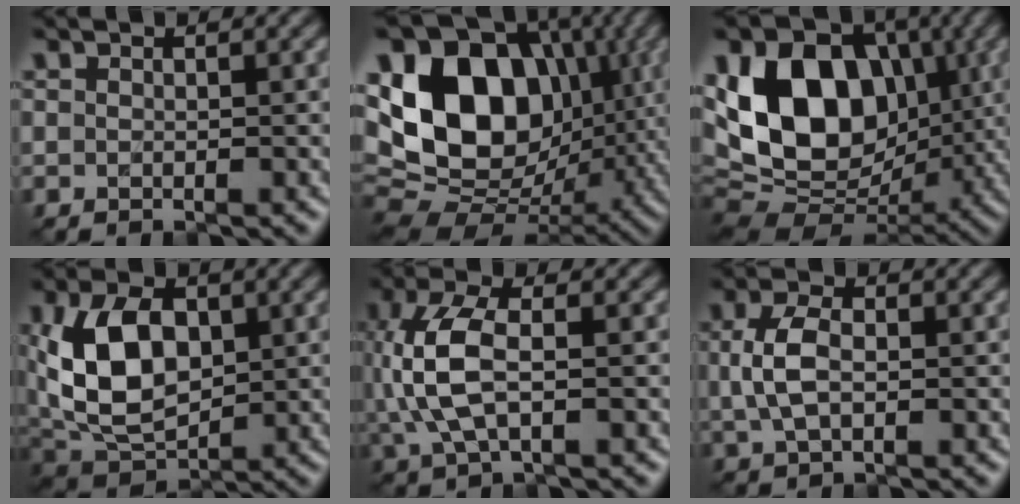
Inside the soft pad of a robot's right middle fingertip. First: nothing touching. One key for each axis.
{"total": 16.0, "fx": 2.9, "fy": 11.6, "fz": 10.6, "tx": -0.192, "ty": 0.016, "tz": 0.044}
{"total": 13.9, "fx": 2.0, "fy": 9.9, "fz": 9.5, "tx": -0.165, "ty": 0.003, "tz": 0.023}
{"total": 10.1, "fx": 1.3, "fy": 6.4, "fz": 7.7, "tx": -0.169, "ty": 0.003, "tz": 0.023}
{"total": 6.5, "fx": 0.3, "fy": 3.1, "fz": 5.7, "tx": -0.142, "ty": 0.005, "tz": 0.003}
{"total": 3.9, "fx": 0.1, "fy": 2.3, "fz": 3.1, "tx": -0.075, "ty": 0.004, "tz": 0.000}